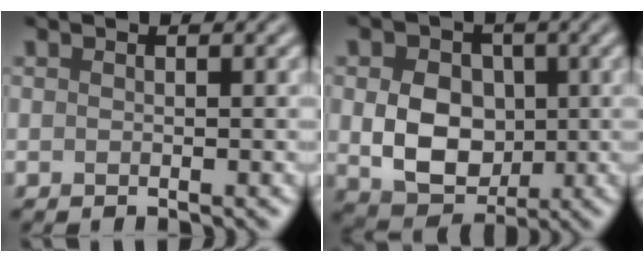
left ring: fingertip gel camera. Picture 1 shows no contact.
{"total": 6.9, "force": [0.0, 5.4, 4.3], "torque": [-0.080, -0.008, 0.002]}